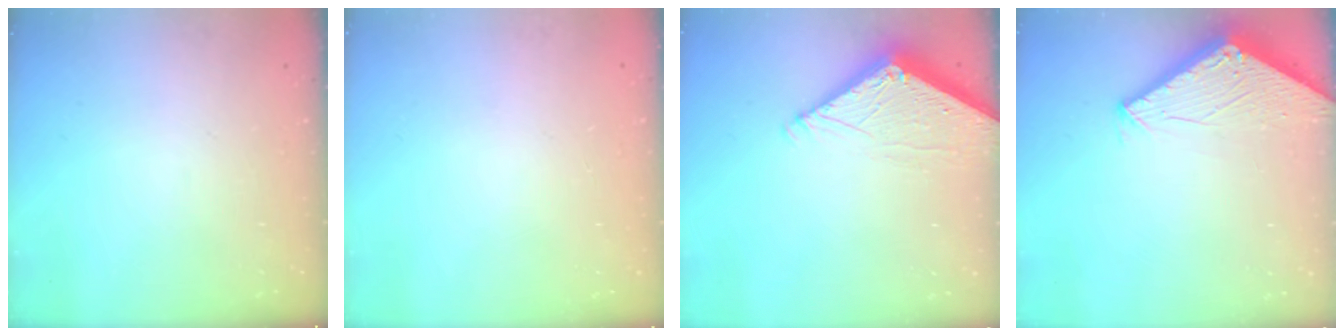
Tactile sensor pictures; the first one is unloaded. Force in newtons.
{"total": 0.0}
{"total": 7.2, "press": 7.2, "slide": 0.3}
{"total": 2.8, "press": 2.8, "slide": 0.2}